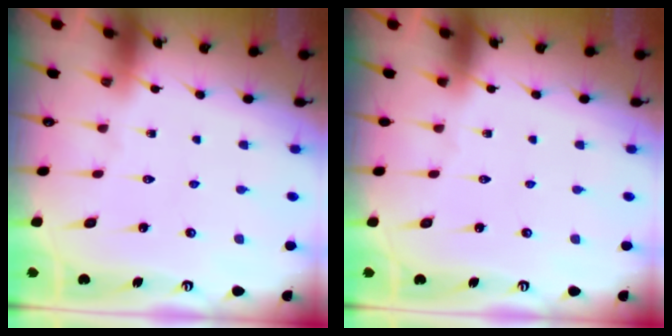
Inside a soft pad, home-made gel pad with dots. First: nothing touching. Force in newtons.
{"total": 0.0}